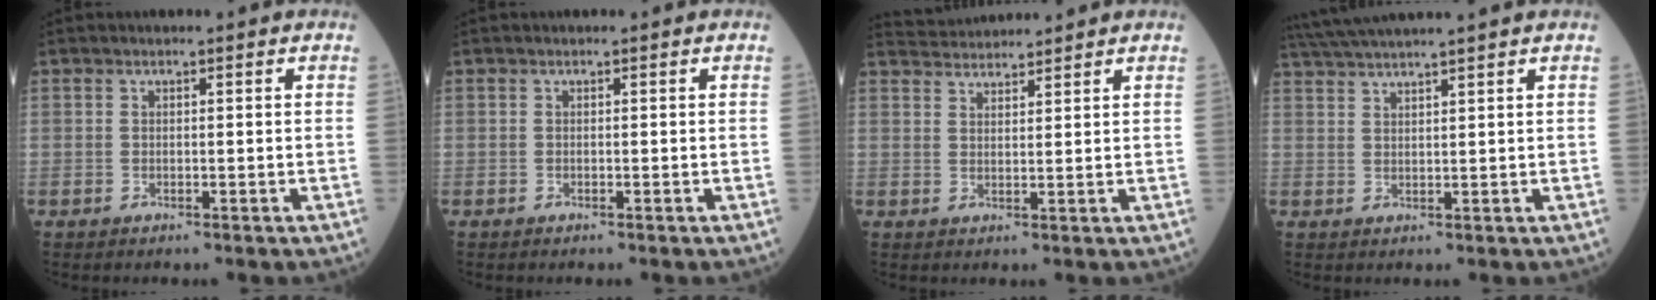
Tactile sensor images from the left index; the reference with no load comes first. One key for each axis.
{"total": 0.0}
{"total": 4.8, "fx": 4.8, "fy": -0.1, "fz": 0.2, "tx": -0.013, "ty": 0.032, "tz": 0.086}
{"total": 9.2, "fx": 8.1, "fy": -1.4, "fz": 4.0, "tx": -0.074, "ty": 0.028, "tz": 0.130}